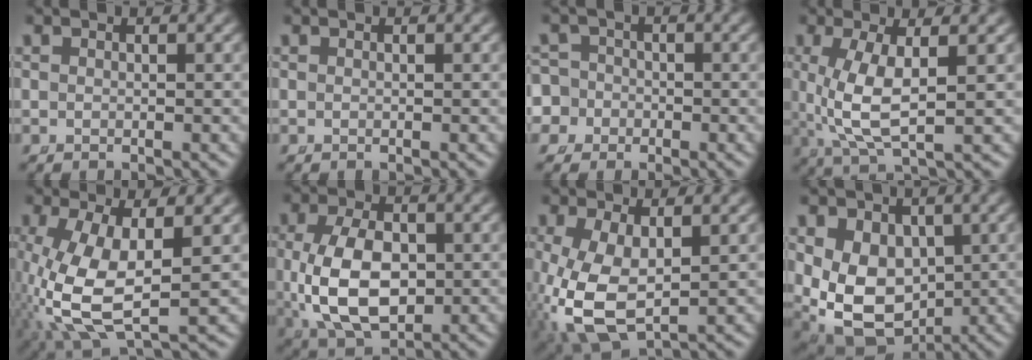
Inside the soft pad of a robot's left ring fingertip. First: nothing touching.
{"total": 0.0}
{"total": 5.9, "force": [-1.6, 5.6, 1.3], "torque": [-0.038, -0.021, -0.033]}
{"total": 6.0, "force": [0.6, 2.3, 5.5], "torque": [-0.113, -0.012, 0.024]}
{"total": 10.3, "force": [-1.4, 6.1, 8.2], "torque": [-0.202, -0.058, 0.015]}
{"total": 8.9, "force": [-0.6, 5.8, 6.7], "torque": [-0.153, -0.026, 0.011]}
{"total": 7.9, "force": [-1.8, 5.0, 5.9], "torque": [-0.154, -0.056, 0.005]}
{"total": 11.5, "force": [-2.1, 9.6, 6.0], "torque": [-0.161, -0.080, 0.000]}